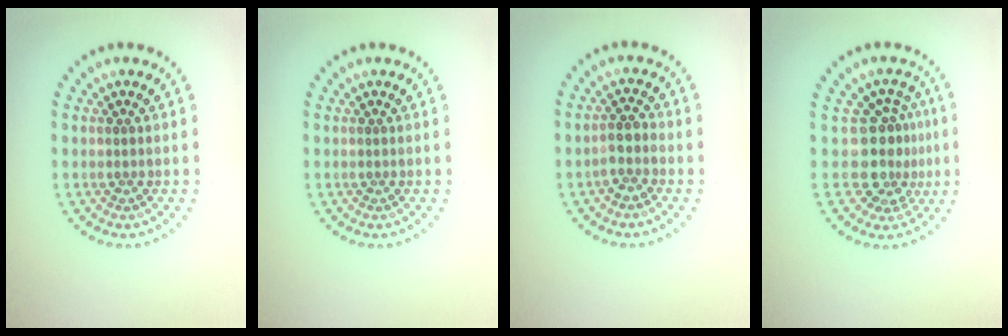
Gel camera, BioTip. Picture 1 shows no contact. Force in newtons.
{"total": 0.0}
{"total": 2.1, "press": 1.6, "slide": 1.3}
{"total": 3.8, "press": 3.0, "slide": 2.4}